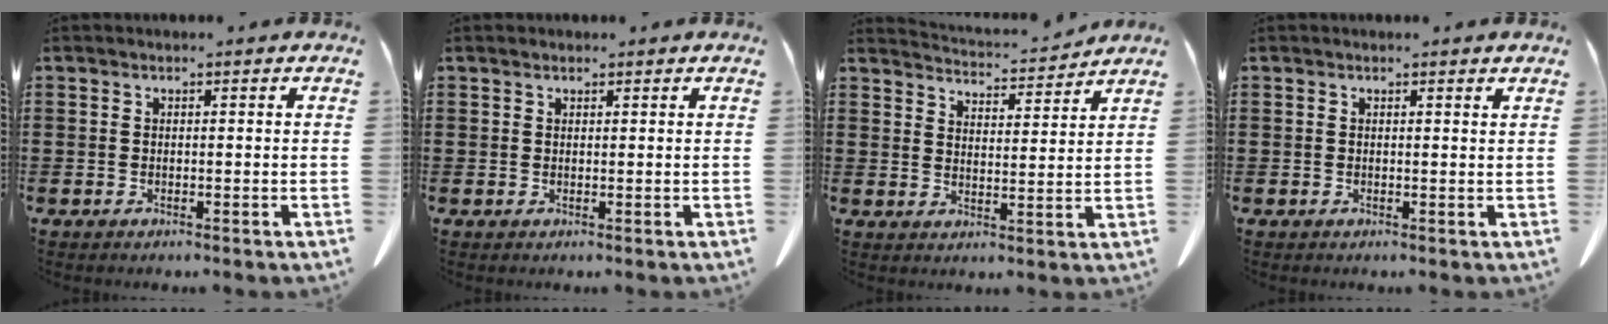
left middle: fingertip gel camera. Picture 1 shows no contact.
{"total": 0.6, "force": [0.5, 0.3, 0.1], "torque": [-0.004, 0.001, 0.010]}
{"total": 4.4, "force": [4.4, -0.1, 0.5], "torque": [-0.019, -0.032, 0.074]}
{"total": 0.7, "force": [0.6, -0.1, 0.3], "torque": [0.001, -0.006, 0.011]}